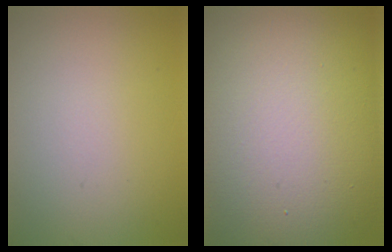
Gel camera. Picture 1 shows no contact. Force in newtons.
{"total": 19.5, "press": 19.4, "slide": 0.8}